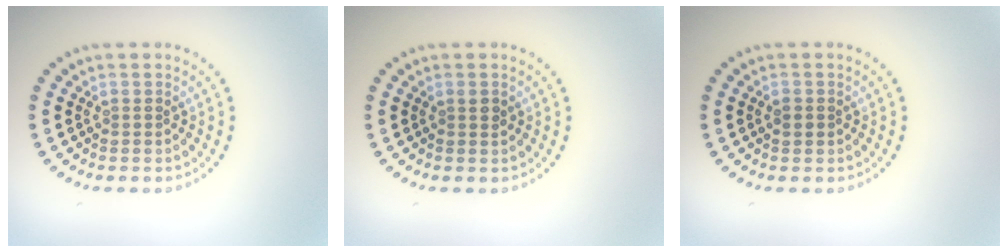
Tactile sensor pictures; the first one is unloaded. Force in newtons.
{"total": 0.8, "press": 0.8, "slide": 0.3}
{"total": 1.3, "press": 1.3, "slide": 0.2}